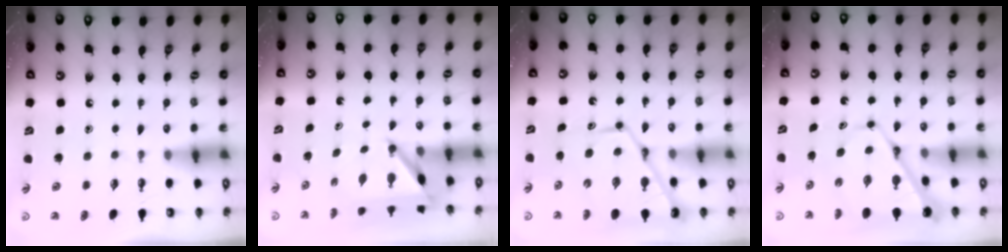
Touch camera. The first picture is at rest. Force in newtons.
{"total": 4.1, "press": 4.1, "slide": 0.4}
{"total": 14.3, "press": 14.2, "slide": 1.4}
{"total": 10.5, "press": 10.5, "slide": 1.0}